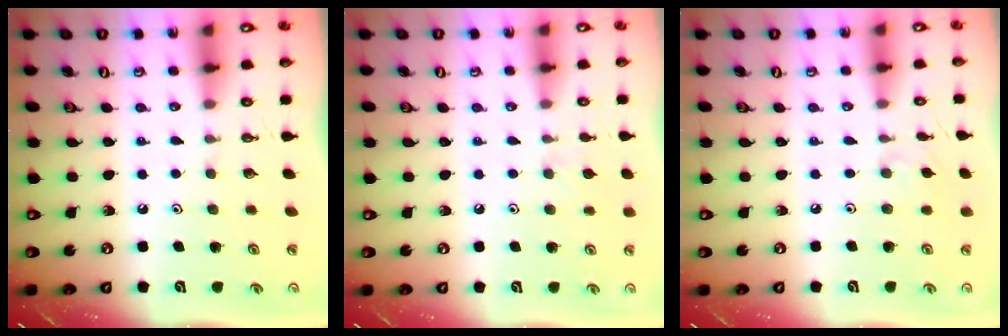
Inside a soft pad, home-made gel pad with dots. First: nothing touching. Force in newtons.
{"total": 4.5, "press": 4.4, "slide": 0.7}
{"total": 2.4, "press": 2.4, "slide": 0.6}